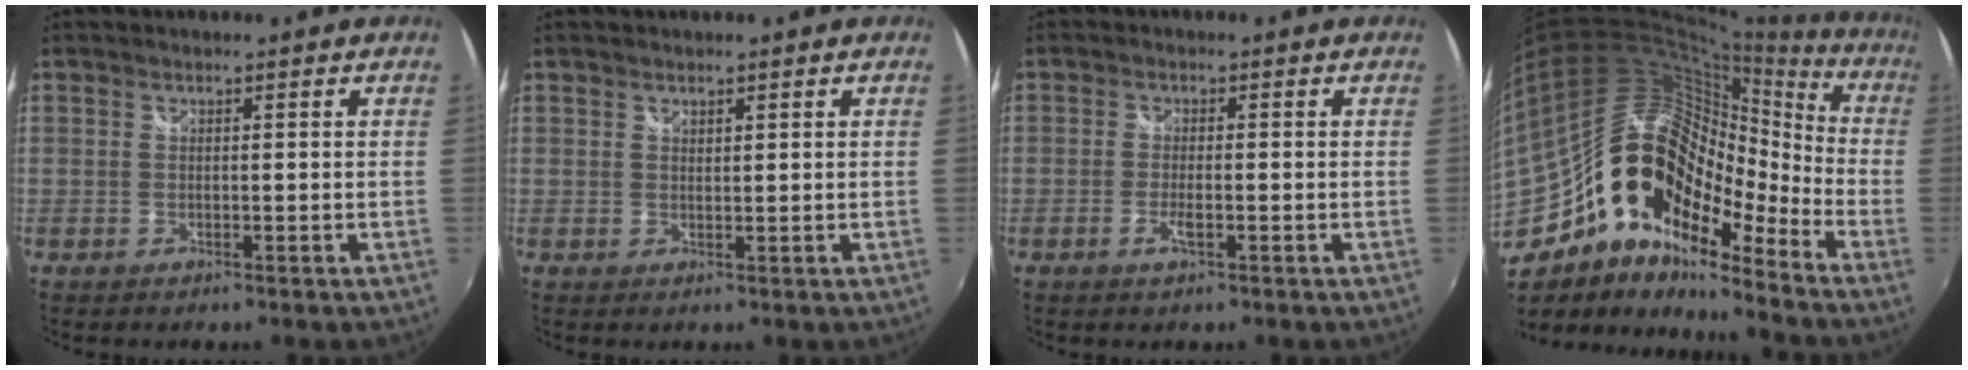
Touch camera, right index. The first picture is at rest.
{"total": 0.9, "force": [0.8, 0.3, 0.3], "torque": [-0.003, 0.000, 0.015]}
{"total": 2.6, "force": [-1.1, 0.7, 2.2], "torque": [-0.048, -0.004, -0.021]}
{"total": 23.2, "force": [-12.6, 12.9, 14.6], "torque": [-0.277, 0.001, -0.238]}